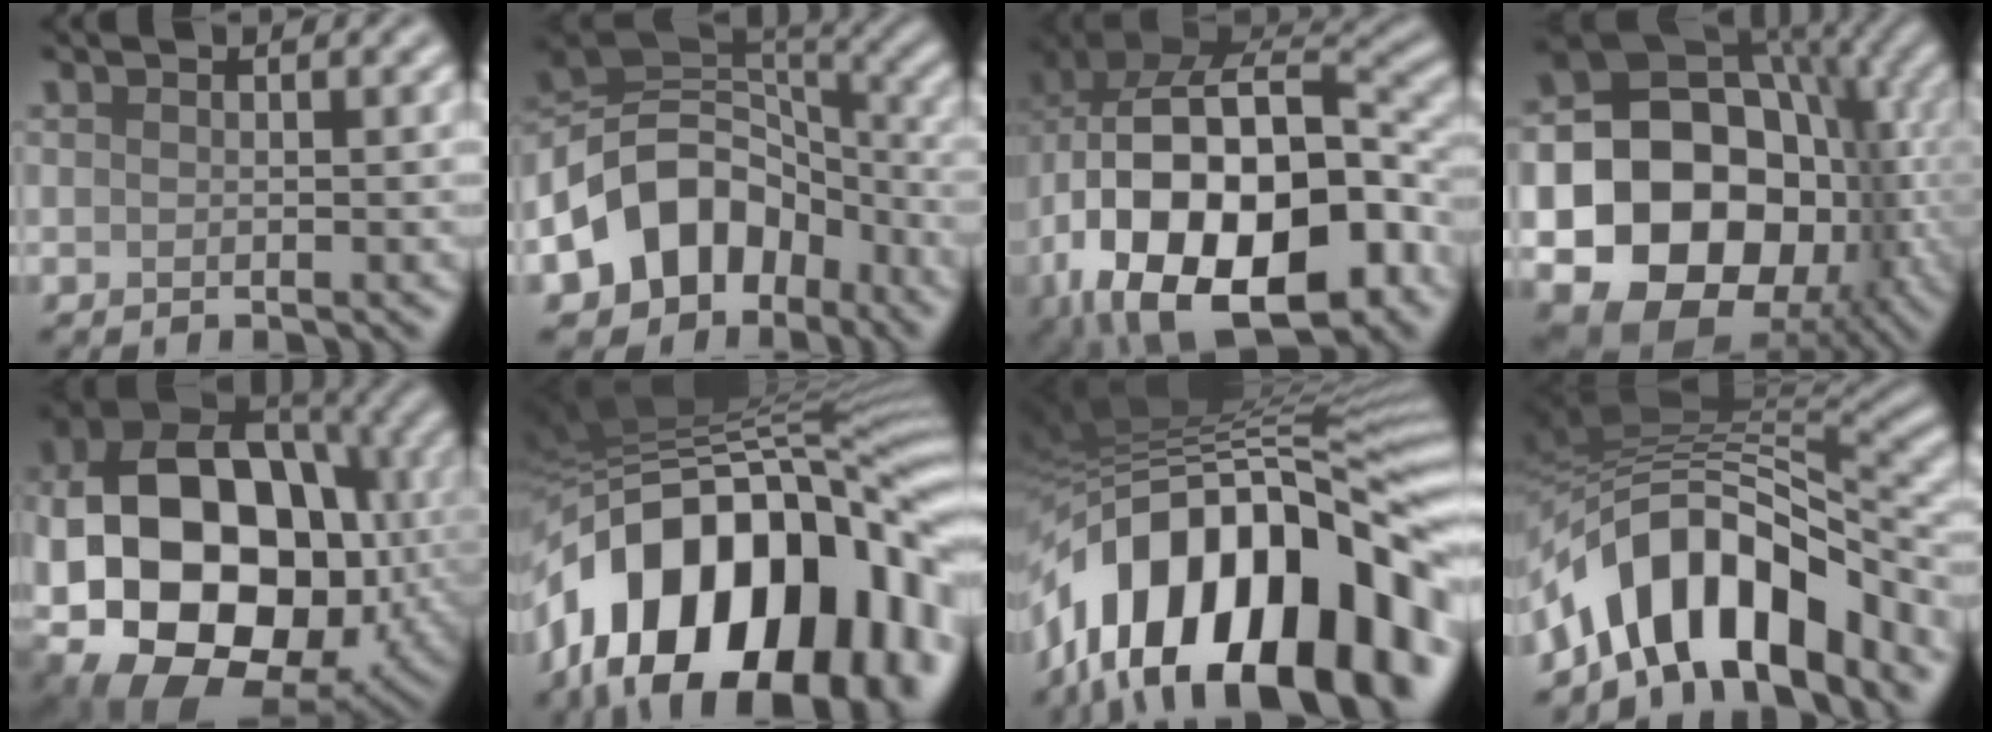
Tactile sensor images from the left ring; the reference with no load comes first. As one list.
[{"total": 9.9, "force": [-4.9, 7.1, 5.0], "torque": [-0.073, 0.015, -0.102]}, {"total": 19.7, "force": [-5.5, 11.9, 14.7], "torque": [-0.261, -0.029, -0.063]}, {"total": 20.0, "force": [-5.2, 16.3, 10.3], "torque": [-0.141, -0.025, -0.099]}, {"total": 19.8, "force": [-2.4, 14.5, 13.3], "torque": [-0.223, -0.014, -0.028]}, {"total": 17.4, "force": [-5.6, 10.2, 13.0], "torque": [-0.199, 0.025, -0.094]}, {"total": 18.4, "force": [-7.1, 8.8, 14.5], "torque": [-0.212, 0.031, -0.130]}, {"total": 11.4, "force": [-6.5, 5.1, 7.8], "torque": [-0.107, 0.011, -0.117]}]